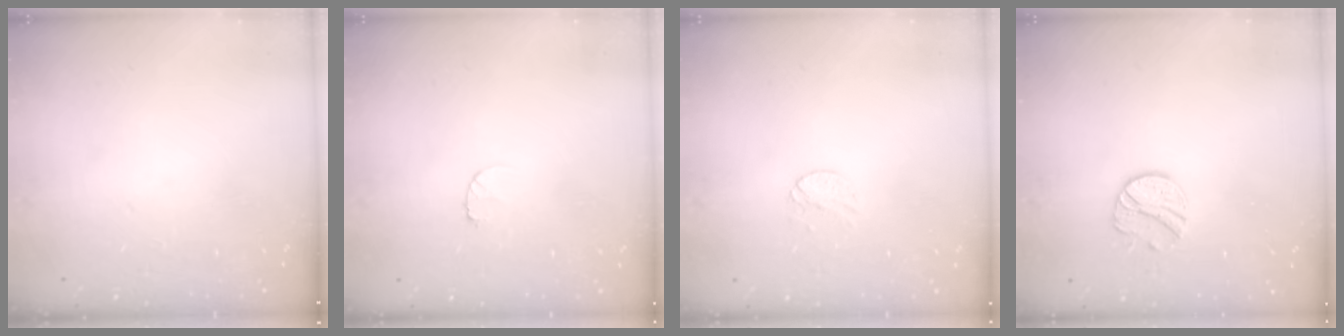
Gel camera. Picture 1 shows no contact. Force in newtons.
{"total": 3.4, "press": 3.3, "slide": 0.3}
{"total": 4.8, "press": 4.7, "slide": 0.4}
{"total": 8.8, "press": 8.8, "slide": 0.2}